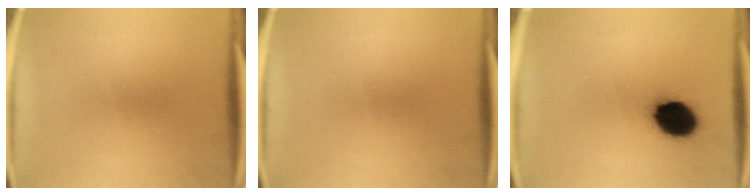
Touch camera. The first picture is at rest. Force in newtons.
{"total": 0.0}
{"total": 12.2}